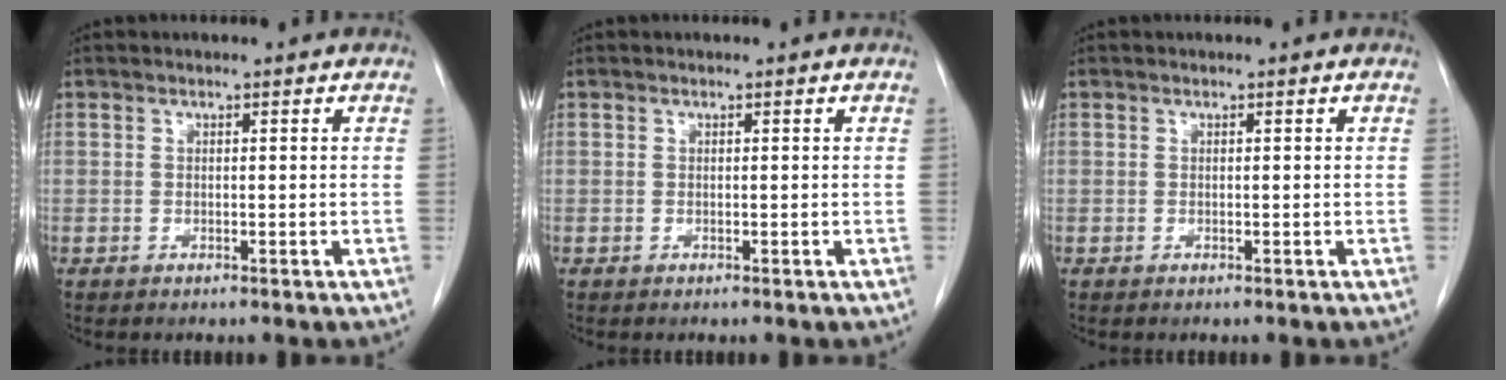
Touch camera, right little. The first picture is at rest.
{"total": 0.0}
{"total": 0.0}